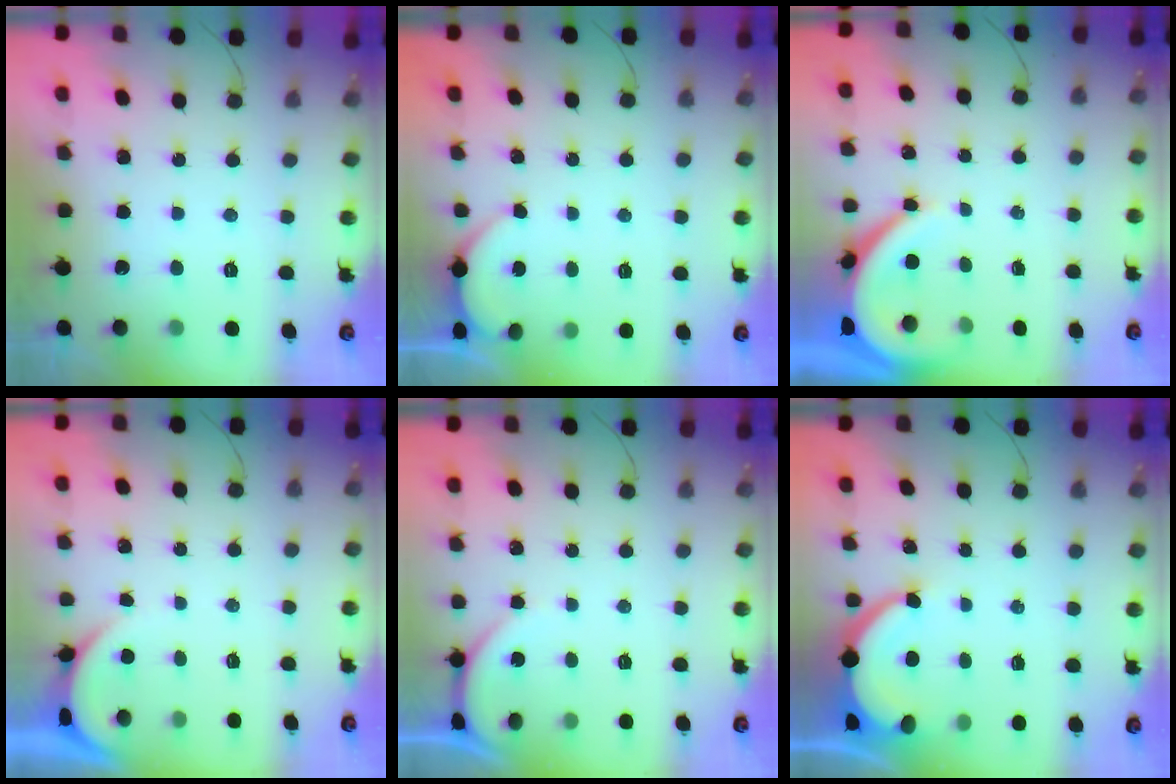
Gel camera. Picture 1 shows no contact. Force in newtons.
{"total": 1.4, "press": 1.4, "slide": 0.2}
{"total": 7.5, "press": 7.4, "slide": 0.9}
{"total": 0.0}
{"total": 3.1, "press": 3.1, "slide": 0.2}
{"total": 6.4, "press": 6.3, "slide": 0.6}